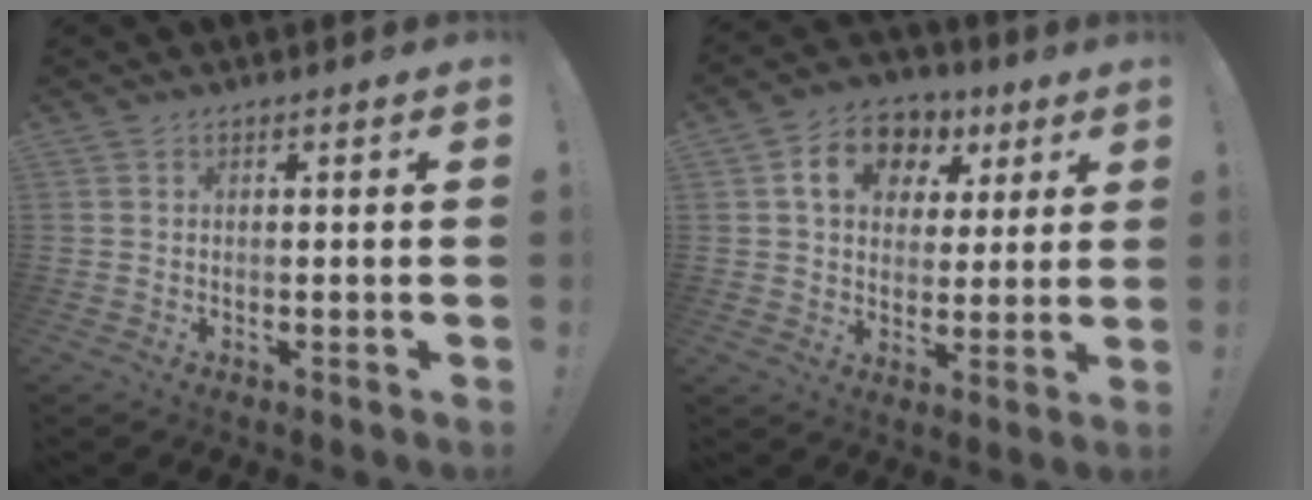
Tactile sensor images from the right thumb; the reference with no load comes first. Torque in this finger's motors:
{"motor_torque": [1.18, 2.01, 0.77, 0.24, 0.06]}